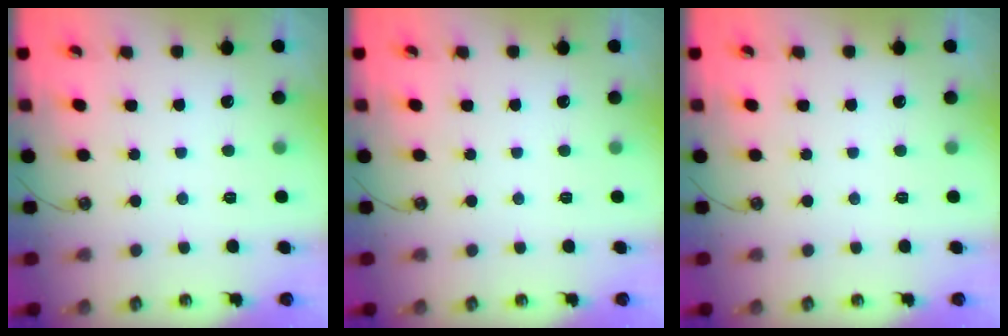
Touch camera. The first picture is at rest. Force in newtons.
{"total": 0.0}
{"total": 0.0}